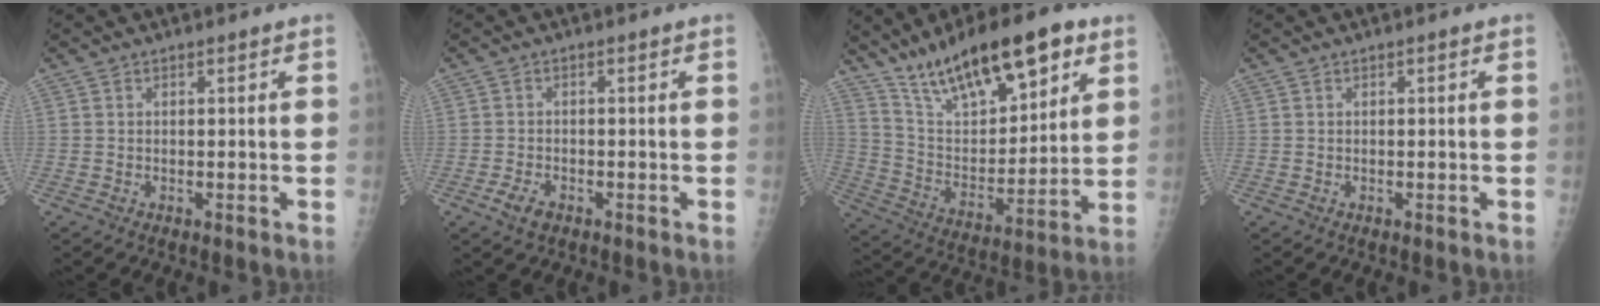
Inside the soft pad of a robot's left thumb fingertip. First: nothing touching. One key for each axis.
{"total": 2.9, "fx": -1.5, "fy": 1.7, "fz": 1.8, "tx": -0.035, "ty": -0.001, "tz": -0.026}
{"total": 21.2, "fx": 13.6, "fy": 7.8, "fz": 14.3, "tx": -0.200, "ty": -0.049, "tz": 0.242}
{"total": 0.0}